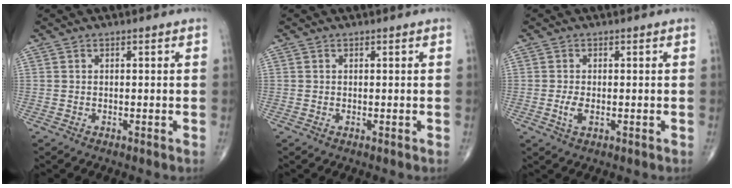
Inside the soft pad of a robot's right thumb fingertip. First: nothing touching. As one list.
[{"total": 0.0}, {"total": 2.6, "force": [-0.5, 1.2, 2.2], "torque": [-0.049, -0.004, -0.010]}]